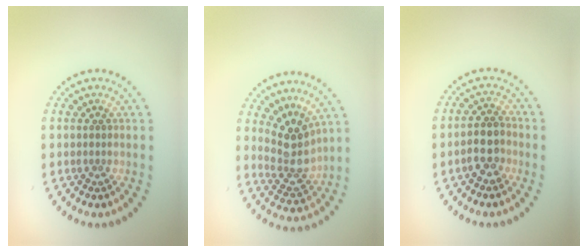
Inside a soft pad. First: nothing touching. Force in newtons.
{"total": 3.6, "press": 2.9, "slide": 2.2}
{"total": 2.7, "press": 2.5, "slide": 1.0}